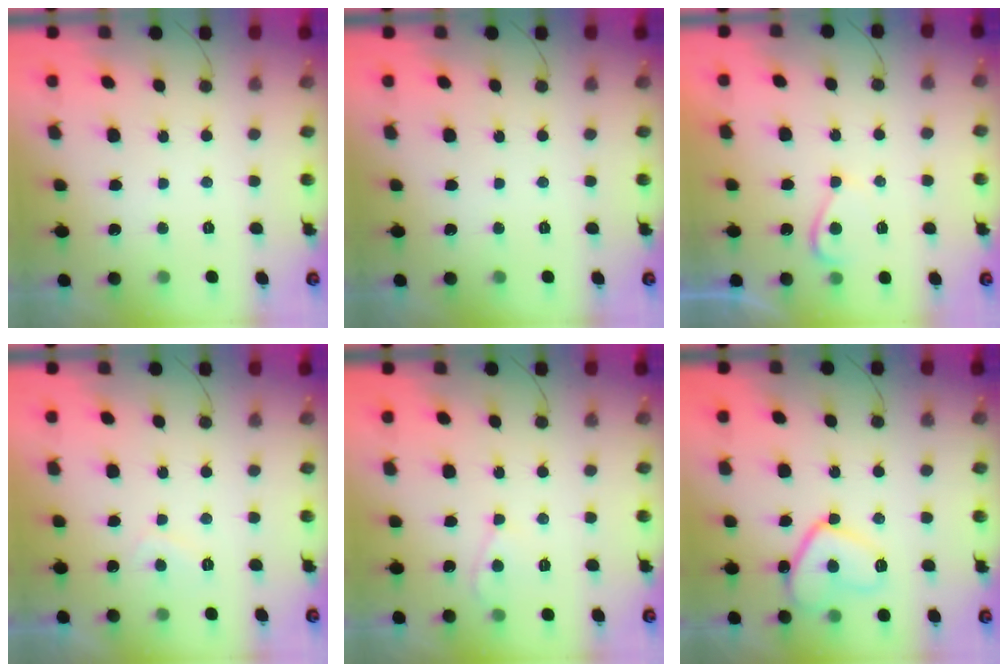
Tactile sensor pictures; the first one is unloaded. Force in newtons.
{"total": 0.0}
{"total": 4.7, "press": 4.7, "slide": 0.6}
{"total": 2.3, "press": 2.2, "slide": 0.7}
{"total": 4.4, "press": 4.4, "slide": 0.4}
{"total": 12.4, "press": 12.3, "slide": 1.2}